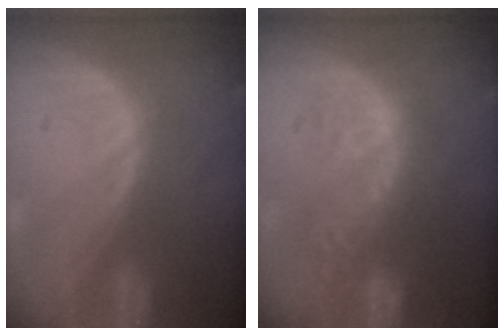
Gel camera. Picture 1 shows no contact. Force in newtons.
{"total": 10.7, "press": 9.4, "slide": 5.3}